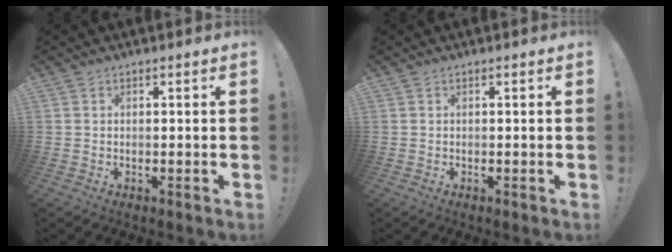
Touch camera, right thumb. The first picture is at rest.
{"total": 0.0}